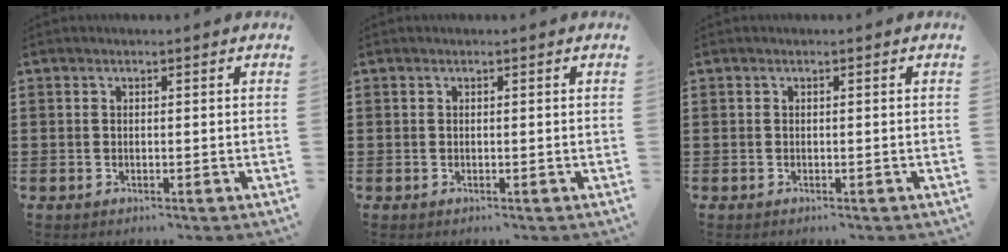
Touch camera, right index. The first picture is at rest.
{"total": 0.0}
{"total": 0.0}